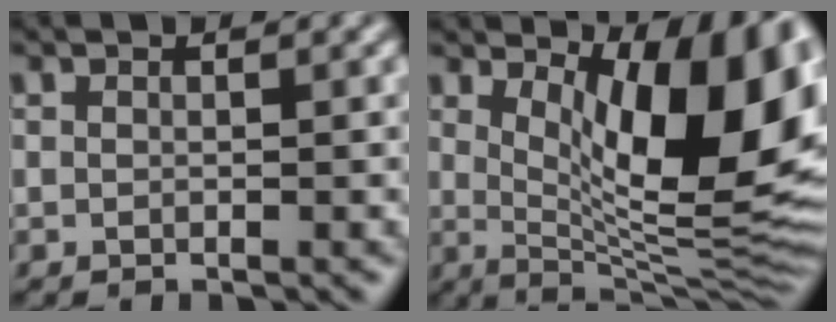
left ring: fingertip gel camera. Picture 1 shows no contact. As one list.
[{"total": 13.8, "force": [3.8, 4.8, 12.4], "torque": [-0.145, -0.012, 0.060]}]